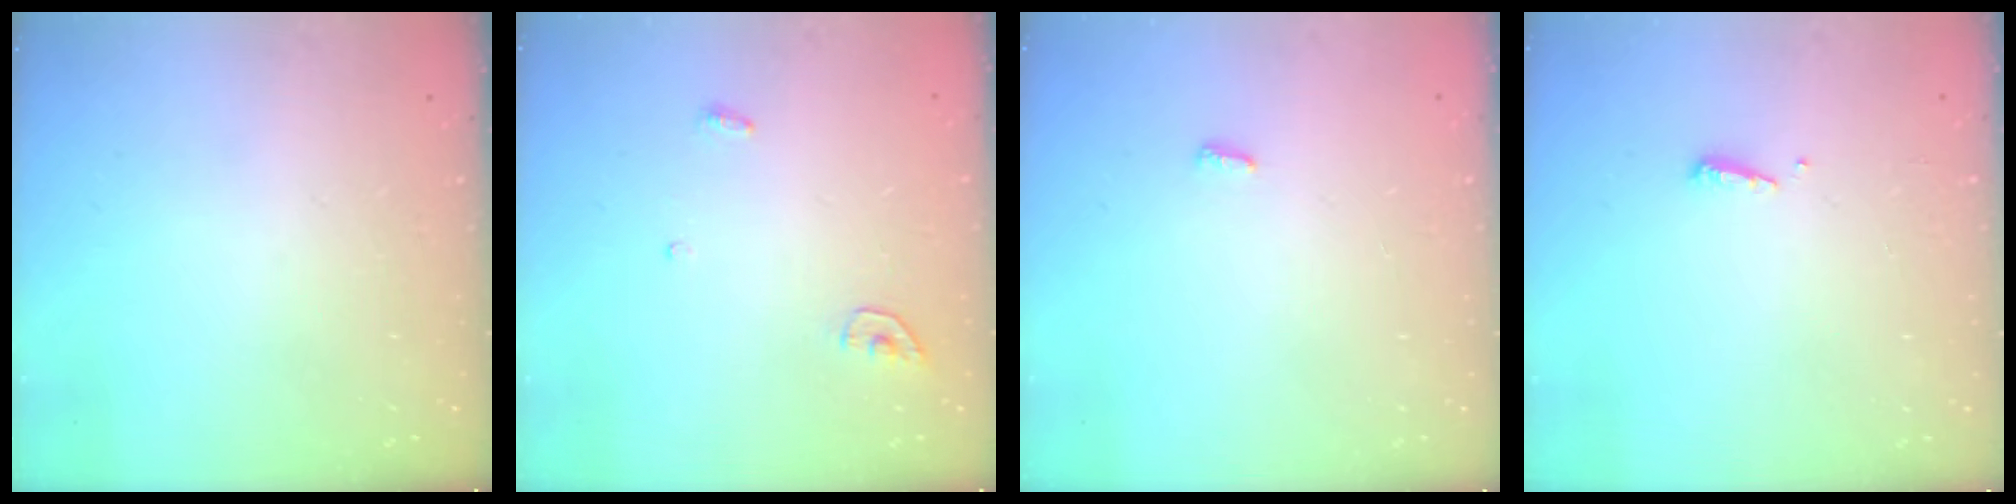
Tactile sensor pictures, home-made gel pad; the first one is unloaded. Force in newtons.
{"total": 4.3, "press": 4.3, "slide": 0.4}
{"total": 2.8, "press": 2.8, "slide": 0.5}
{"total": 3.7, "press": 3.6, "slide": 0.6}